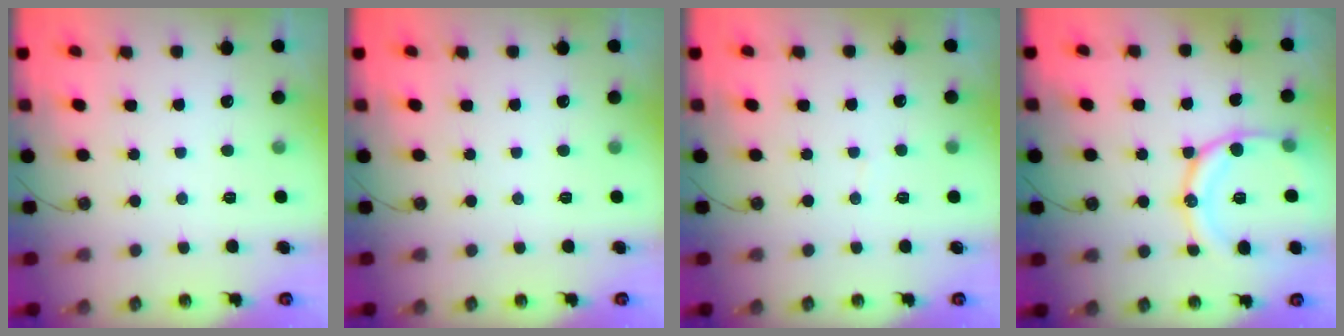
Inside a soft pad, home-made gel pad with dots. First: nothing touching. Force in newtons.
{"total": 0.0}
{"total": 2.0, "press": 2.0, "slide": 0.1}
{"total": 15.4, "press": 15.4, "slide": 0.7}